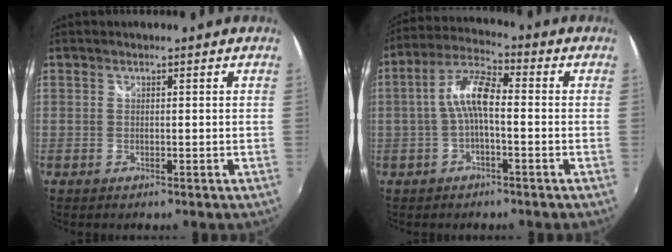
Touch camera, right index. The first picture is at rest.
{"total": 7.3, "force": [-1.0, 2.2, 6.9], "torque": [-0.150, 0.019, -0.022]}